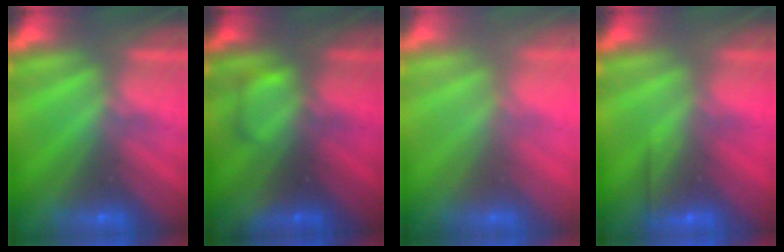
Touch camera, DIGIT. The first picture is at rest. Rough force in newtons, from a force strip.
{"total": 2.3}
{"total": 2.8}
{"total": 2.6}